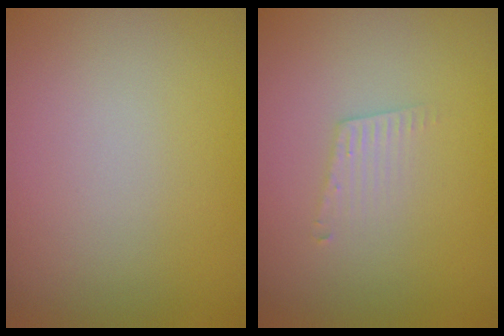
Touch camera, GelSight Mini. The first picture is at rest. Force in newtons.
{"total": 1.3, "press": 1.3, "slide": 0.1}